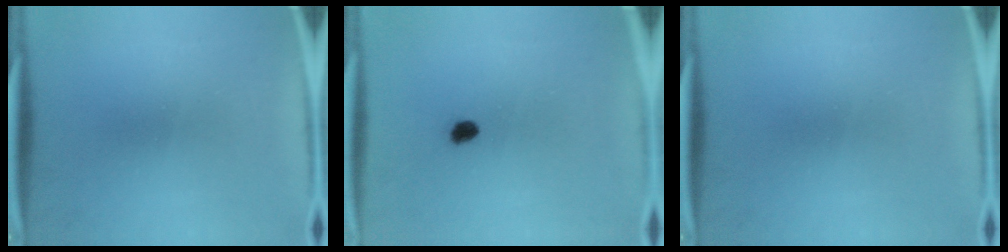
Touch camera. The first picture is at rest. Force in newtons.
{"total": 3.0}
{"total": 0.0}